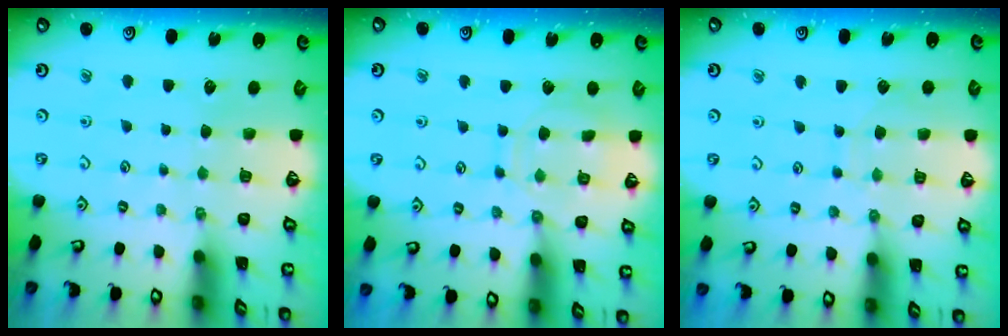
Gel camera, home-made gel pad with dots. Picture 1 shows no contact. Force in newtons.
{"total": 10.5, "press": 10.5, "slide": 0.6}
{"total": 6.4, "press": 6.4, "slide": 0.1}